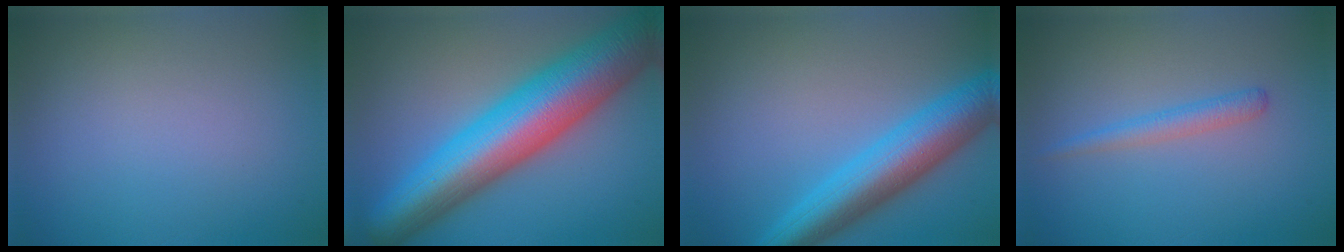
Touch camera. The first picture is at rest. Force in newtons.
{"total": 13.1, "press": 13.1, "slide": 0.4}
{"total": 7.6, "press": 7.6, "slide": 0.2}
{"total": 1.7, "press": 1.7, "slide": 0.1}